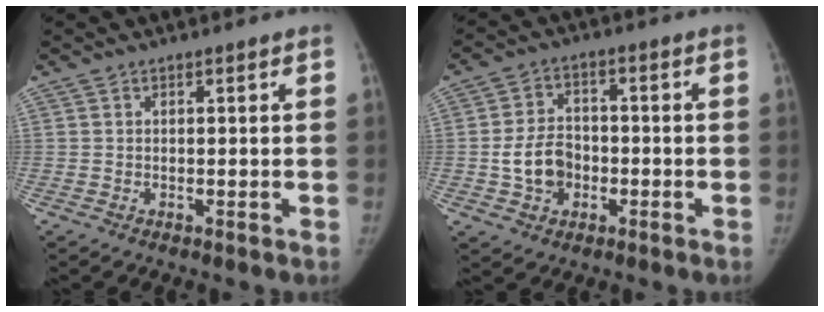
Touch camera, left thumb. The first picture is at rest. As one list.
[{"total": 8.0, "force": [-1.9, 6.2, 4.7], "torque": [-0.063, 0.018, -0.035]}]